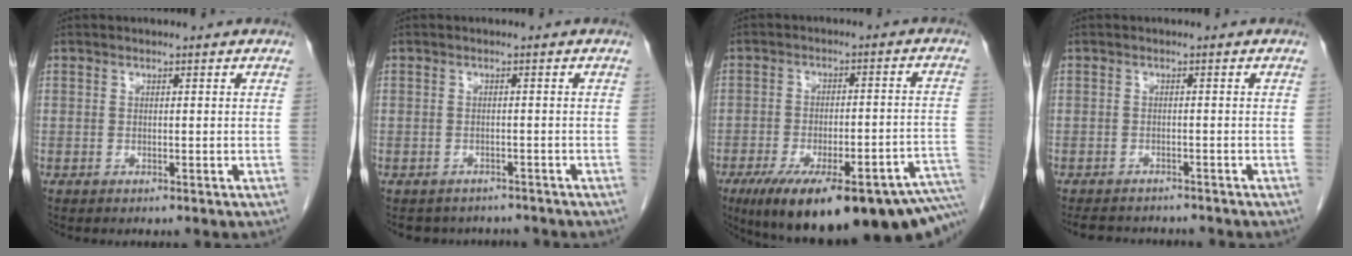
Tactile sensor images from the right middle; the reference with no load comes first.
{"total": 5.4, "force": [-4.8, 2.5, 0.3], "torque": [-0.002, 0.005, -0.055]}
{"total": 25.1, "force": [-17.0, 4.6, 17.8], "torque": [-0.192, -0.004, -0.231]}
{"total": 7.7, "force": [-7.0, 2.3, 2.1], "torque": [-0.035, -0.003, -0.092]}